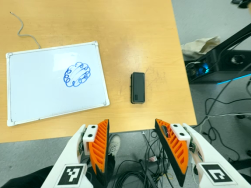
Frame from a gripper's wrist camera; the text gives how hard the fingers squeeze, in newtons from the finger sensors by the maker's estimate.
{"total": 0.0}